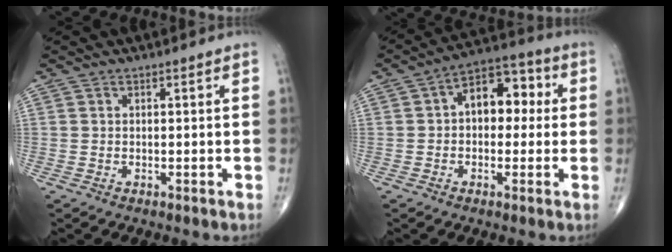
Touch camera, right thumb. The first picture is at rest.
{"total": 10.5, "force": [1.2, 6.7, 7.9], "torque": [-0.079, 0.033, 0.006]}